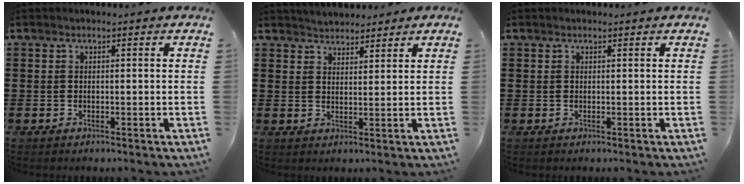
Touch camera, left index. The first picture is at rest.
{"total": 2.8, "force": [2.6, 1.0, -0.1], "torque": [-0.007, 0.003, 0.051]}
{"total": 0.0}